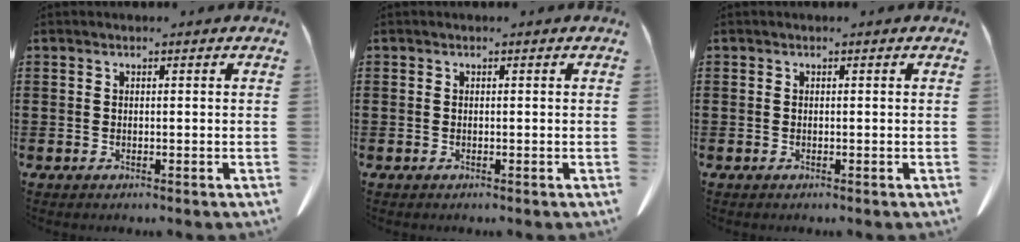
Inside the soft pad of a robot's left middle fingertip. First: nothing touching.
{"total": 0.0}
{"total": 0.0}